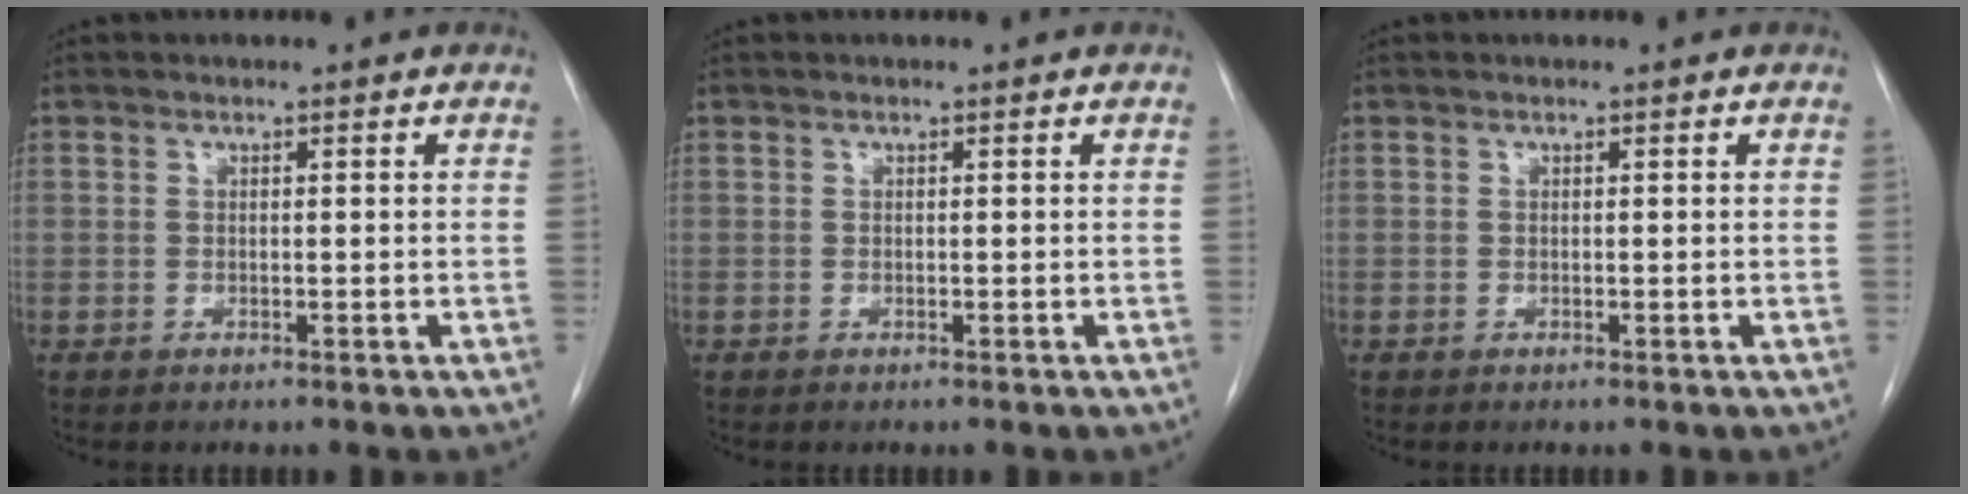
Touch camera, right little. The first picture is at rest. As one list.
[{"total": 0.0}, {"total": 0.0}]